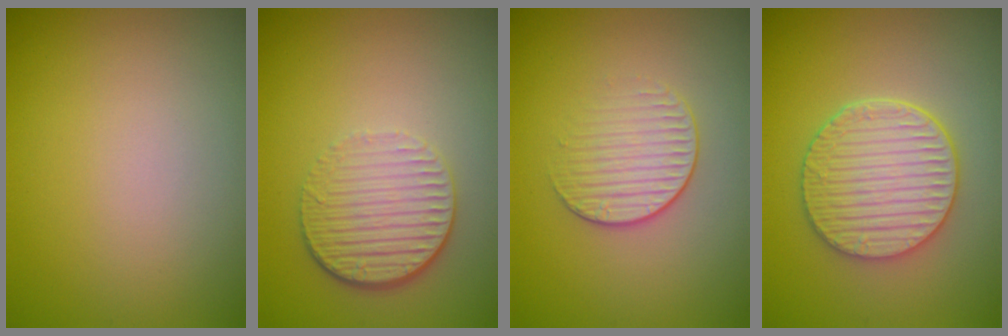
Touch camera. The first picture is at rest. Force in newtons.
{"total": 4.2, "press": 3.0, "slide": 3.0}
{"total": 2.0, "press": 1.4, "slide": 1.4}
{"total": 5.2, "press": 4.3, "slide": 2.9}